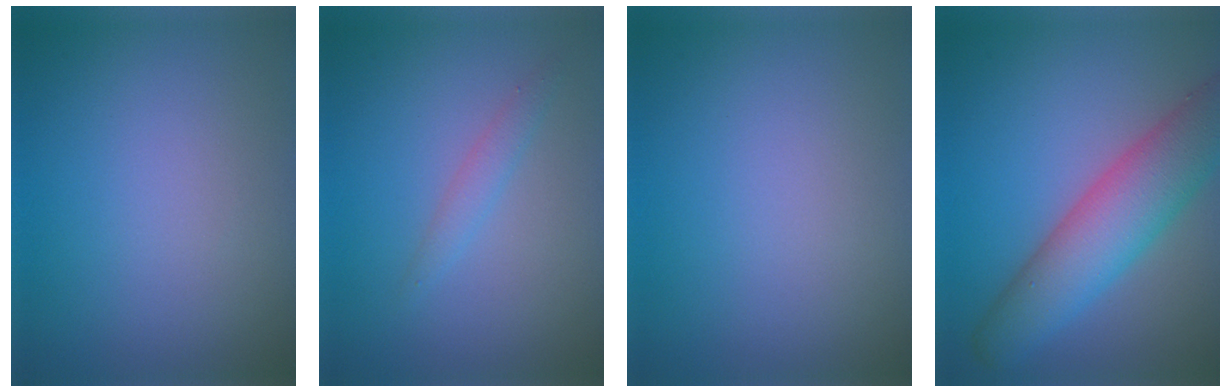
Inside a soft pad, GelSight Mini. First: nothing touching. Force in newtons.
{"total": 1.4, "press": 1.4, "slide": 0.1}
{"total": 0.0}
{"total": 7.8, "press": 7.8, "slide": 0.5}